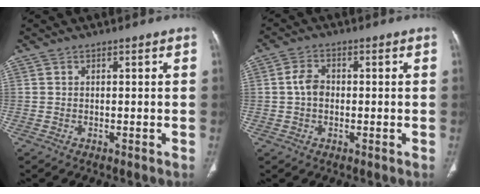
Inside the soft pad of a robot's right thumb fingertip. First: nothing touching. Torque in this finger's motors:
{"motor_torque": [0.47, -0.28, 0.21, -0.45, -0.01]}